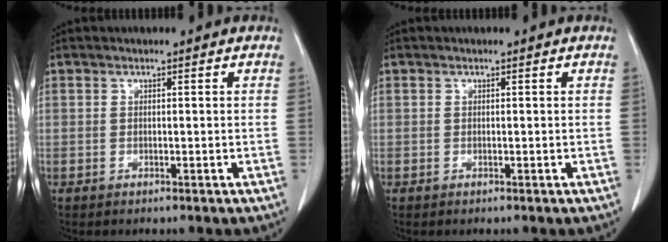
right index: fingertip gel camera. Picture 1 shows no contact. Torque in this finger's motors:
{"motor_torque": [0.00, 0.00, 0.00, 0.00]}